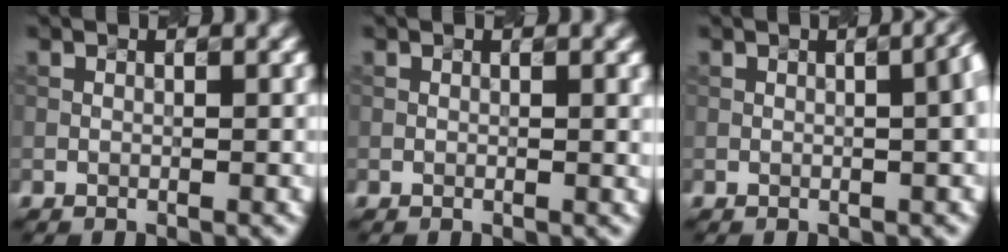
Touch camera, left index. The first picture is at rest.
{"total": 1.1, "force": [0.2, 0.4, 1.1], "torque": [-0.009, 0.004, 0.003]}
{"total": 5.1, "force": [0.6, 2.5, 4.5], "torque": [-0.006, 0.038, -0.007]}